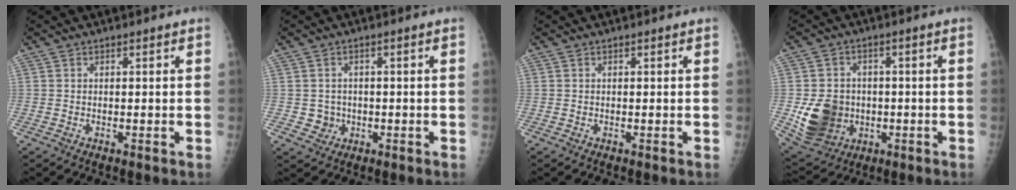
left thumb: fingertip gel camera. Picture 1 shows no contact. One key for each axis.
{"total": 3.2, "fx": -0.5, "fy": 3.1, "fz": 0.6, "tx": 0.009, "ty": 0.006, "tz": -0.003}
{"total": 0.0}
{"total": 11.7, "fx": -1.6, "fy": 10.0, "fz": 5.9, "tx": -0.083, "ty": -0.001, "tz": -0.011}